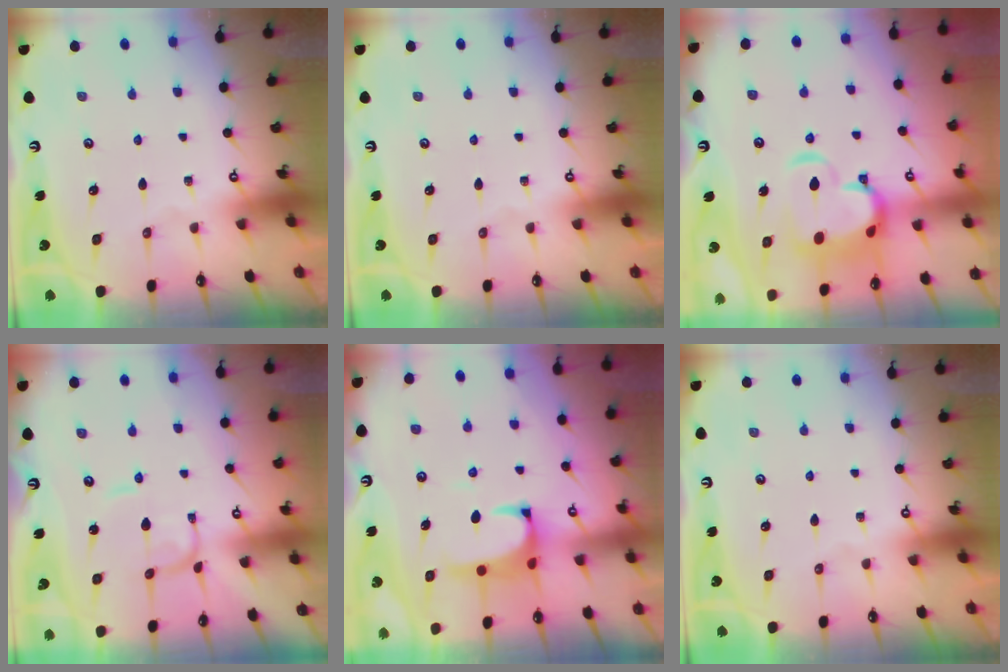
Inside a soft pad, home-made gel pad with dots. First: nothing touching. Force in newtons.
{"total": 0.0}
{"total": 8.9, "press": 8.7, "slide": 1.8}
{"total": 1.7, "press": 1.7, "slide": 0.2}
{"total": 1.7, "press": 1.6, "slide": 0.7}
{"total": 0.0}